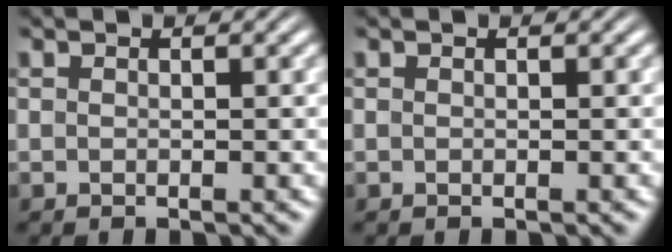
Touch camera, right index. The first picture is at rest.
{"total": 0.0}